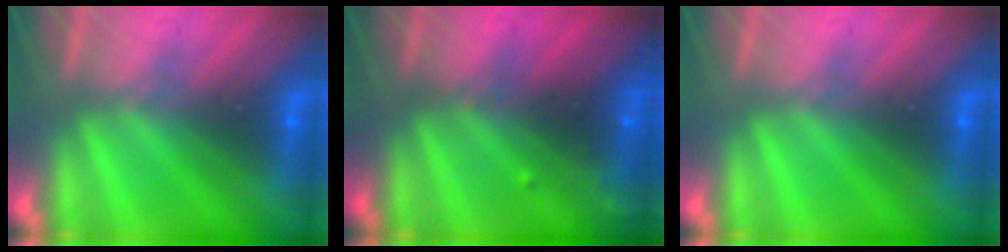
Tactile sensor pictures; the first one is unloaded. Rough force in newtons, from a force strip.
{"total": 2.9}
{"total": 0.0}